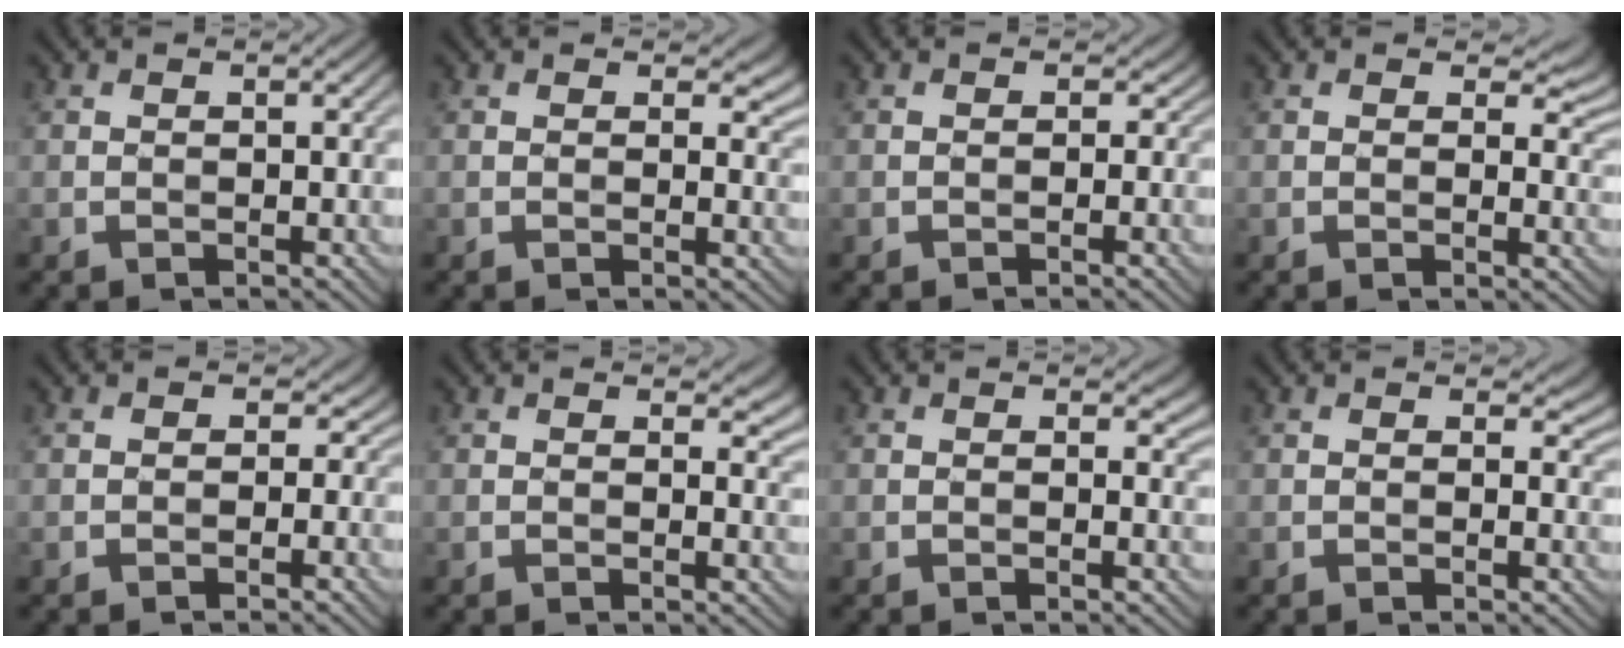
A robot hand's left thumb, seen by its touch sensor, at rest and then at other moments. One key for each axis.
{"total": 4.0, "fx": 2.0, "fy": 2.3, "fz": 2.6, "tx": -0.036, "ty": -0.006, "tz": 0.025}
{"total": 1.3, "fx": -0.1, "fy": 1.2, "fz": 0.5, "tx": -0.015, "ty": 0.001, "tz": -0.011}
{"total": 4.5, "fx": 2.3, "fy": 2.6, "fz": 2.9, "tx": -0.039, "ty": -0.005, "tz": 0.029}
{"total": 2.6, "fx": 0.1, "fy": 2.2, "fz": 1.3, "tx": -0.027, "ty": 0.009, "tz": -0.007}
{"total": 4.1, "fx": 2.1, "fy": 2.2, "fz": 2.7, "tx": -0.036, "ty": -0.005, "tz": 0.030}
{"total": 2.4, "fx": 1.1, "fy": 1.4, "fz": 1.6, "tx": -0.022, "ty": -0.006, "tz": 0.012}
{"total": 3.5, "fx": 1.8, "fy": 2.1, "fz": 2.2, "tx": -0.032, "ty": -0.005, "tz": 0.021}